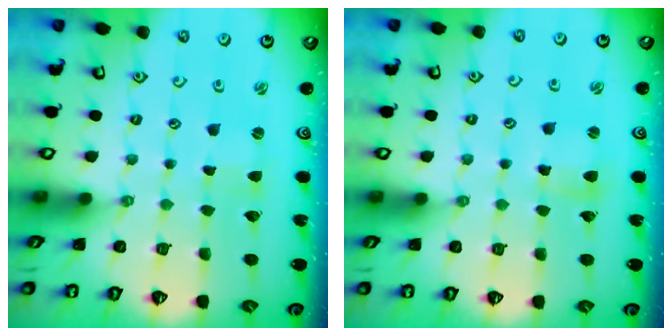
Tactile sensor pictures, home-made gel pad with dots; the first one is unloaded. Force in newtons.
{"total": 2.8, "press": 2.8, "slide": 0.3}